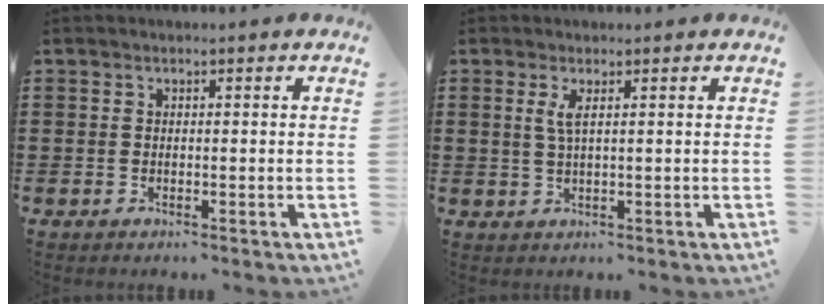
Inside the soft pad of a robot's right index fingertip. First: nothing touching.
{"total": 2.2, "force": [0.8, 0.2, 2.0], "torque": [-0.044, 0.000, 0.013]}